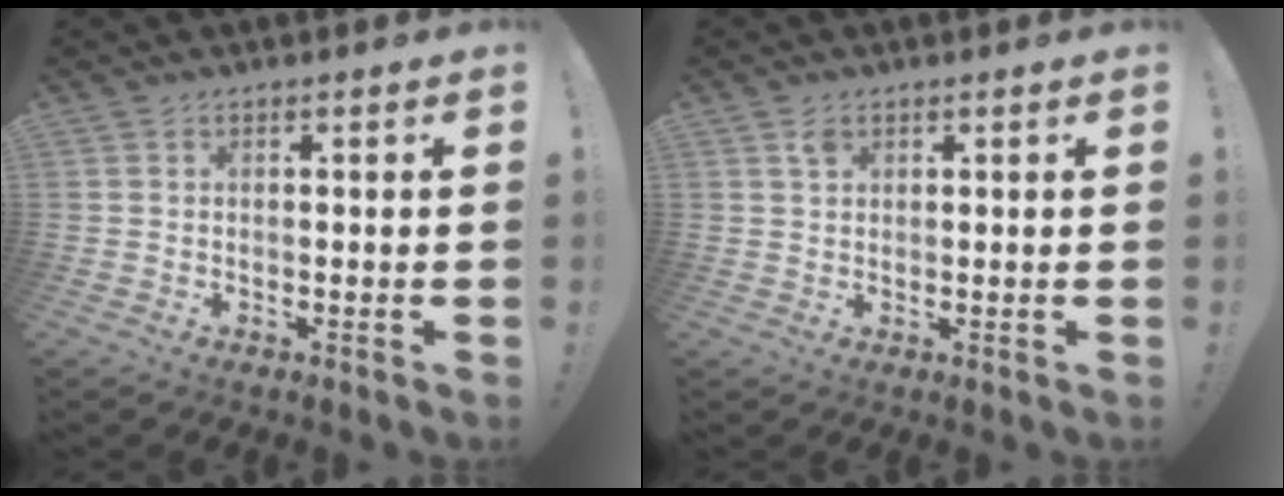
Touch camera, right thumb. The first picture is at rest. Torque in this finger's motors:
{"motor_torque": [-0.29, 0.22, 0.20, 0.15, 0.00]}